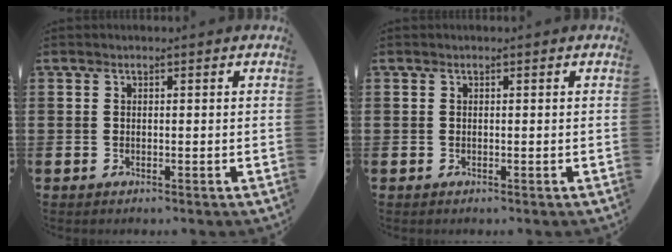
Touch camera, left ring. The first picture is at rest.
{"total": 0.0}